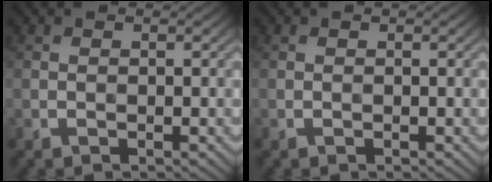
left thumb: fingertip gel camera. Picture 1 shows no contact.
{"total": 0.0}